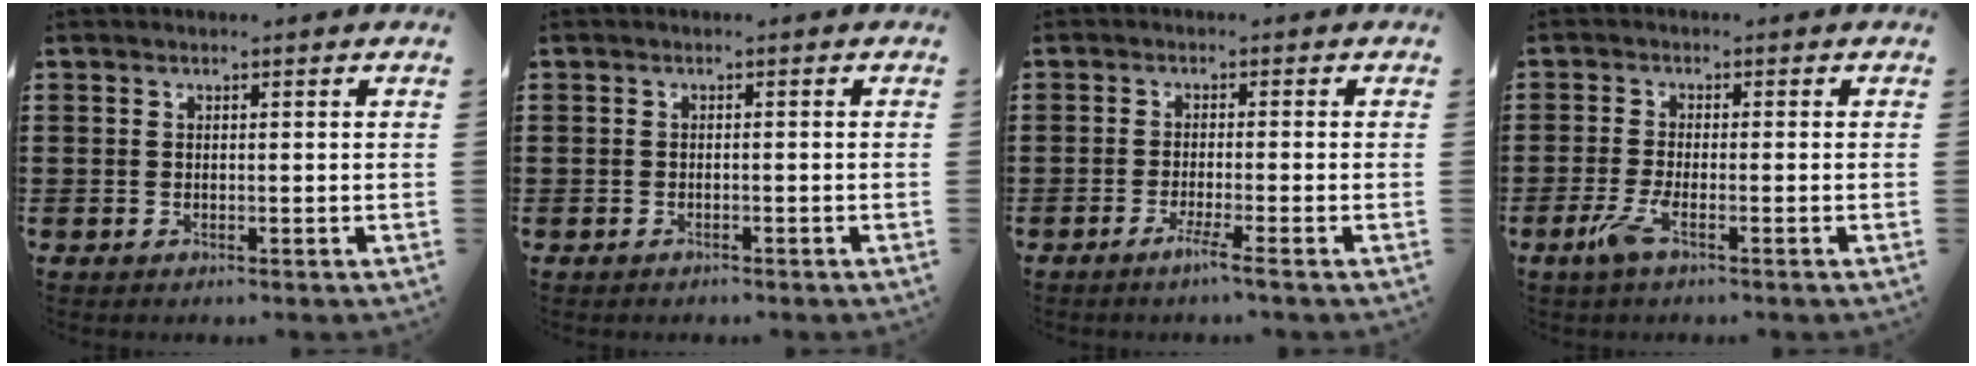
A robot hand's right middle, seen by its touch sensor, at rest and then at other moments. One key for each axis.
{"total": 0.8, "fx": -0.7, "fy": 0.3, "fz": -0.1, "tx": 0.000, "ty": 0.003, "tz": -0.017}
{"total": 2.9, "fx": -2.0, "fy": -0.4, "fz": 2.1, "tx": -0.034, "ty": -0.005, "tz": -0.036}
{"total": 4.0, "fx": -1.7, "fy": 0.4, "fz": 3.5, "tx": -0.081, "ty": -0.014, "tz": -0.036}